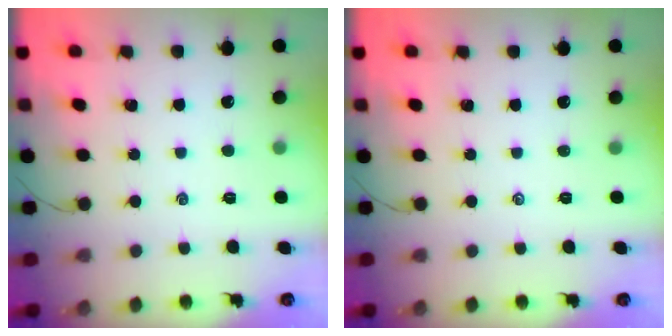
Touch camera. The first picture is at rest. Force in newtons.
{"total": 0.0}